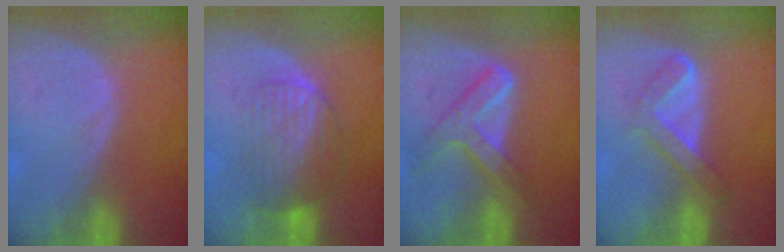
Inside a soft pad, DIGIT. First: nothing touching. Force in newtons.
{"total": 6.6, "press": 6.3, "slide": 1.9}
{"total": 7.3, "press": 6.2, "slide": 3.8}
{"total": 4.8, "press": 4.7, "slide": 0.7}